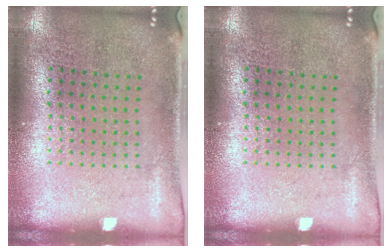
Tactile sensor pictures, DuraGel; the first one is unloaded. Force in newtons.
{"total": 0.0}